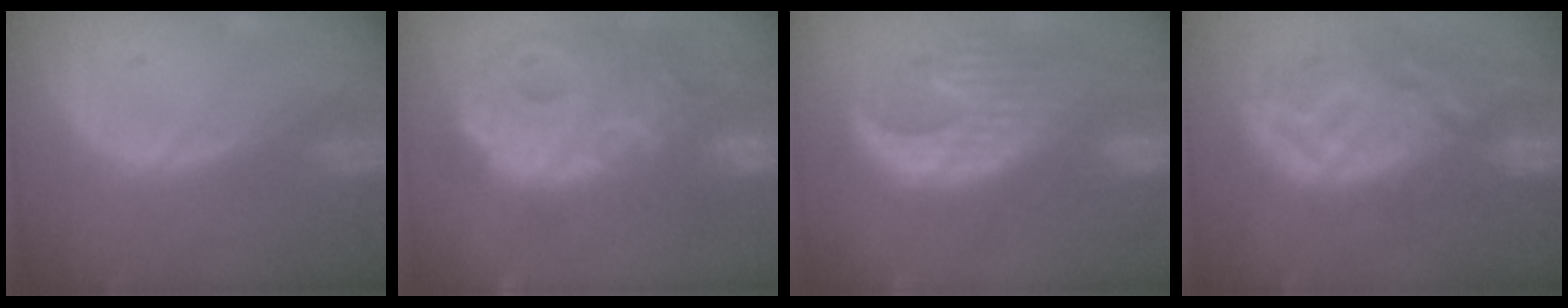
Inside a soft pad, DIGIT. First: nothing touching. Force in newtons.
{"total": 14.8, "press": 12.8, "slide": 7.5}
{"total": 12.6, "press": 11.2, "slide": 5.8}
{"total": 12.1, "press": 10.9, "slide": 5.4}